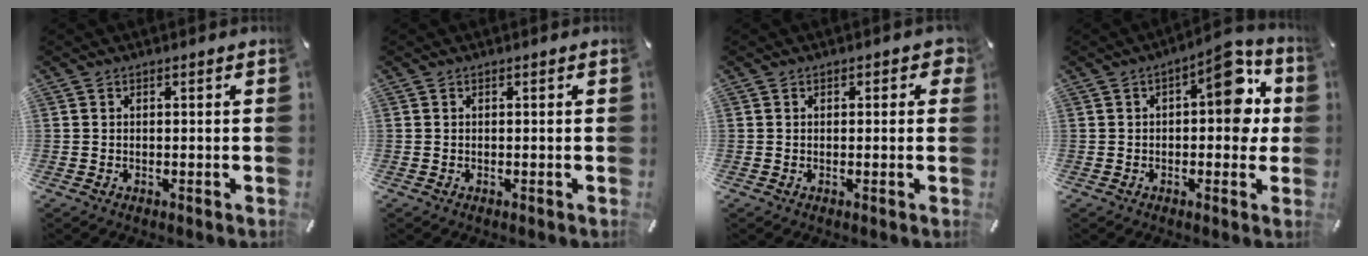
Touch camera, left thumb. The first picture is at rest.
{"total": 0.0}
{"total": 1.7, "force": [0.2, 1.1, 1.3], "torque": [-0.009, 0.001, -0.002]}
{"total": 12.0, "force": [2.9, 5.6, 10.2], "torque": [-0.111, -0.019, 0.040]}